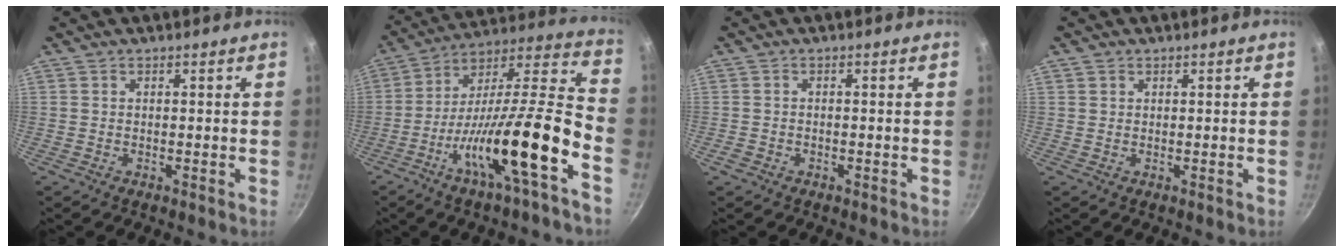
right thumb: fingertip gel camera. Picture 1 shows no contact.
{"total": 22.4, "force": [-9.6, 3.5, 19.9], "torque": [-0.301, 0.051, -0.173]}
{"total": 1.3, "force": [-0.8, 0.8, 0.5], "torque": [-0.017, 0.008, -0.013]}
{"total": 0.8, "force": [0.4, 0.7, 0.2], "torque": [-0.001, 0.002, 0.005]}